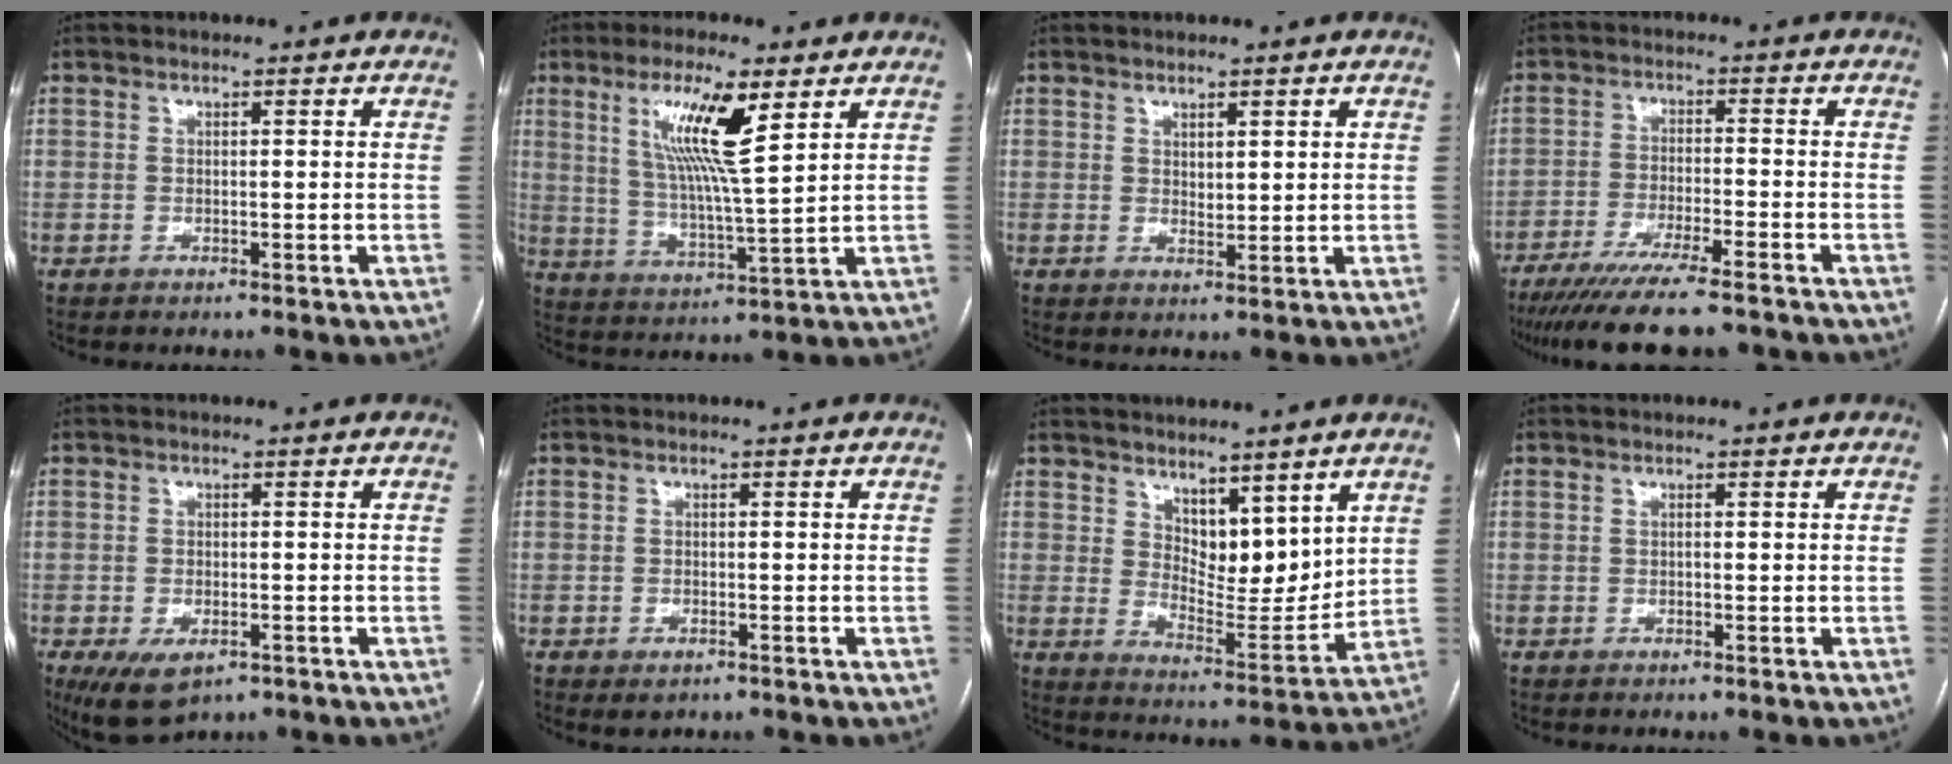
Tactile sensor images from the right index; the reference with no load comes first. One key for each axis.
{"total": 11.4, "fx": 5.1, "fy": 0.7, "fz": 10.1, "tx": -0.194, "ty": -0.002, "tz": 0.094}
{"total": 2.0, "fx": 1.1, "fy": 0.7, "fz": 1.5, "tx": -0.027, "ty": -0.006, "tz": 0.022}
{"total": 14.0, "fx": -11.3, "fy": 1.3, "fz": 8.2, "tx": -0.139, "ty": -0.037, "tz": -0.181}
{"total": 6.2, "fx": -3.3, "fy": 3.2, "fz": 4.2, "tx": -0.076, "ty": -0.011, "tz": -0.044}
{"total": 1.7, "fx": -0.9, "fy": 1.0, "fz": 0.9, "tx": -0.014, "ty": 0.000, "tz": -0.003}
{"total": 9.0, "fx": 5.8, "fy": 3.8, "fz": 5.7, "tx": -0.093, "ty": -0.015, "tz": 0.113}
{"total": 0.0}